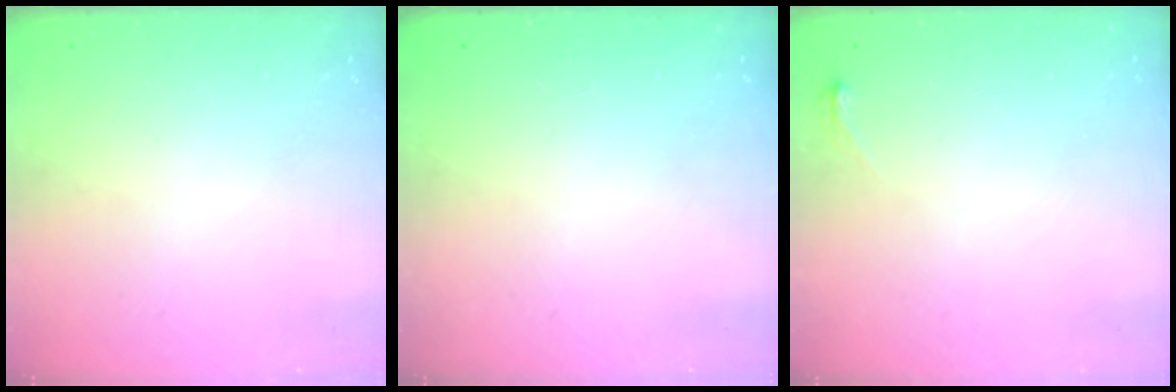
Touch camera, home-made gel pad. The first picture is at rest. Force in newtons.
{"total": 0.0}
{"total": 3.7, "press": 3.4, "slide": 1.4}